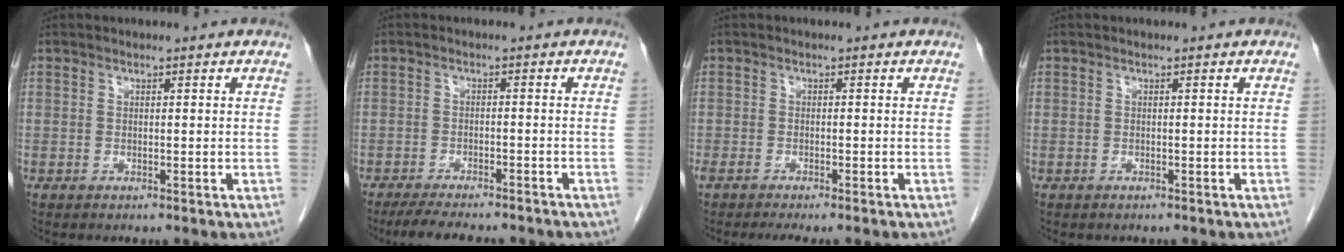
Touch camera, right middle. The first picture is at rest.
{"total": 10.4, "force": [-9.1, 1.9, 4.7], "torque": [-0.069, -0.011, -0.127]}
{"total": 6.0, "force": [-5.0, 0.8, 3.1], "torque": [-0.040, -0.007, -0.073]}
{"total": 0.6, "force": [-0.5, 0.3, 0.1], "torque": [-0.011, 0.001, -0.008]}